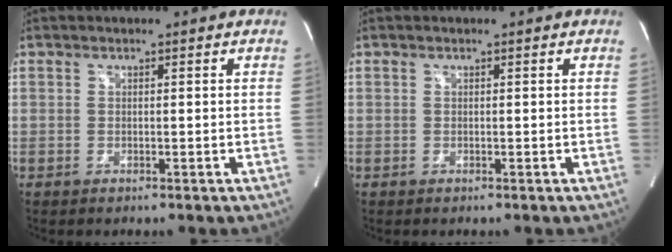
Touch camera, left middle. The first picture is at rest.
{"total": 0.0}